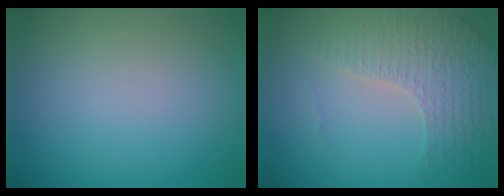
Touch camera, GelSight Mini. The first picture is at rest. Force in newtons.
{"total": 4.3, "press": 3.0, "slide": 3.1}